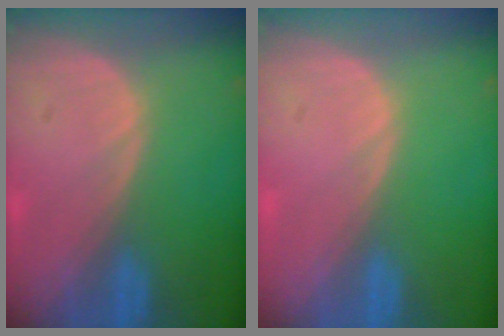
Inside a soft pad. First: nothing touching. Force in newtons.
{"total": 0.6, "press": 0.1, "slide": 0.6}